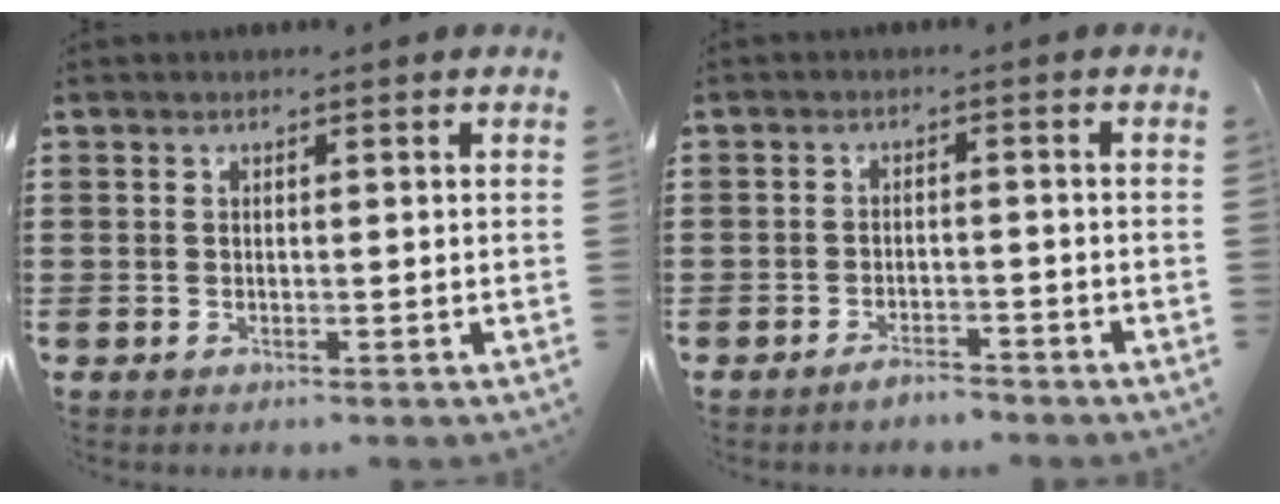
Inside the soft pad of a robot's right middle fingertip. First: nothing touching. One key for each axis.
{"total": 2.3, "fx": -2.1, "fy": 0.5, "fz": 0.5, "tx": -0.012, "ty": 0.002, "tz": -0.042}